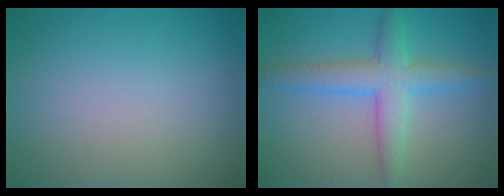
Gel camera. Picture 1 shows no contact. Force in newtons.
{"total": 4.5, "press": 4.5, "slide": 0.2}